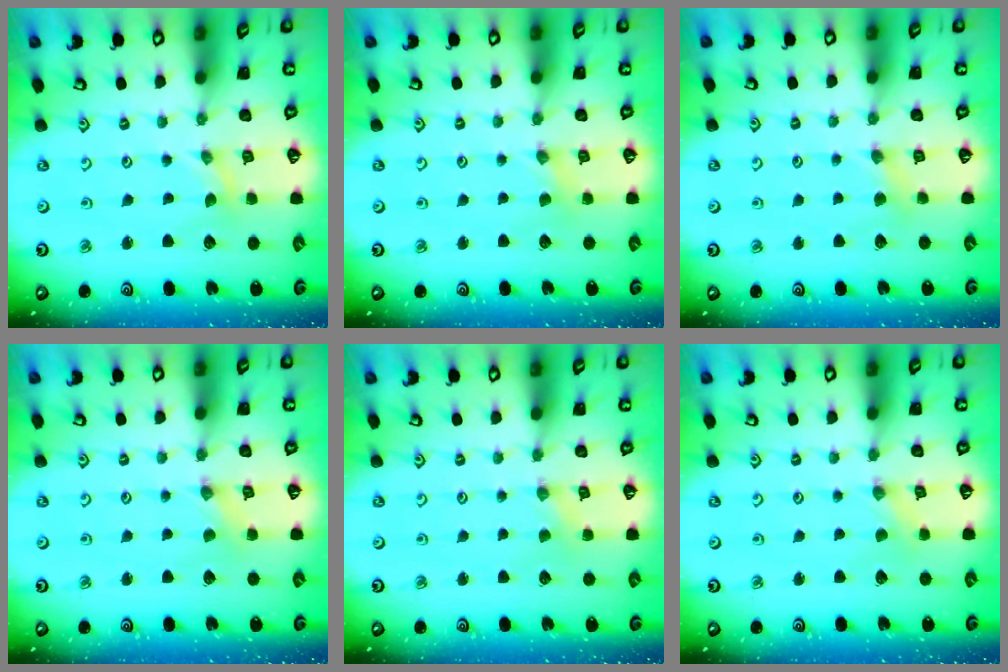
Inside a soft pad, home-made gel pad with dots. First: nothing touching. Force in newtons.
{"total": 1.9, "press": 1.9, "slide": 0.3}
{"total": 2.5, "press": 2.5, "slide": 0.4}
{"total": 0.7, "press": 0.7, "slide": 0.2}
{"total": 1.3, "press": 1.2, "slide": 0.2}
{"total": 0.0}